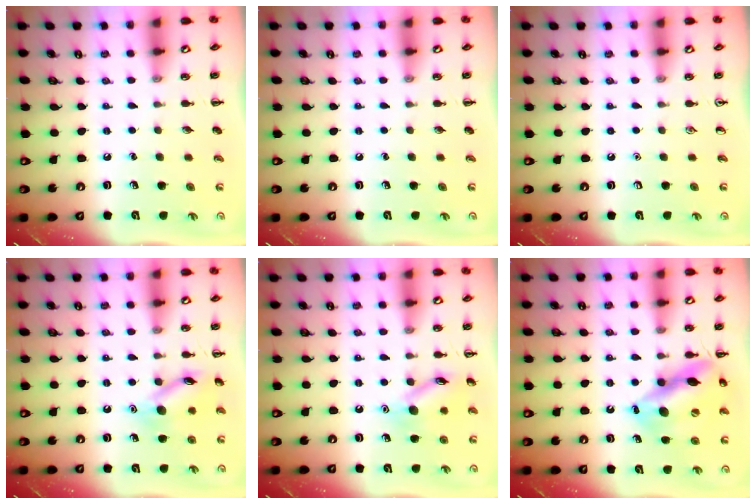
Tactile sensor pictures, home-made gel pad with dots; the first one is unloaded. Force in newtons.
{"total": 0.0}
{"total": 0.0}
{"total": 12.8, "press": 12.8, "slide": 0.7}
{"total": 11.7, "press": 11.7, "slide": 0.6}
{"total": 15.2, "press": 15.0, "slide": 2.2}